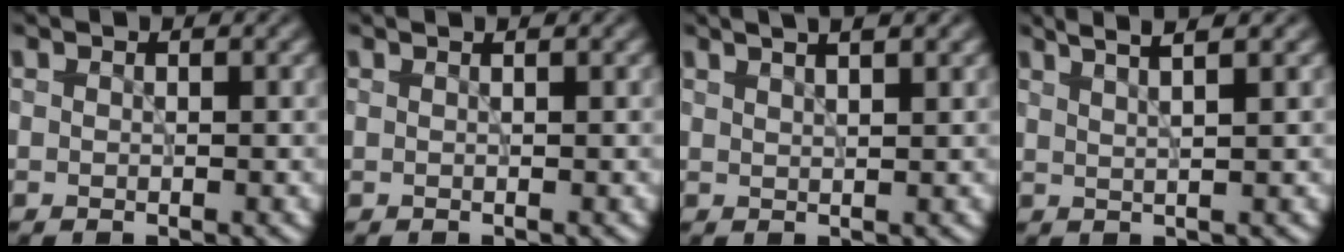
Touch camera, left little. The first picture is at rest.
{"total": 1.0, "force": [0.5, 0.4, 0.8], "torque": [-0.008, 0.001, -0.002]}
{"total": 5.0, "force": [3.2, 2.0, 3.4], "torque": [-0.013, 0.033, 0.014]}
{"total": 4.5, "force": [3.1, 1.2, 3.1], "torque": [-0.020, 0.023, 0.013]}